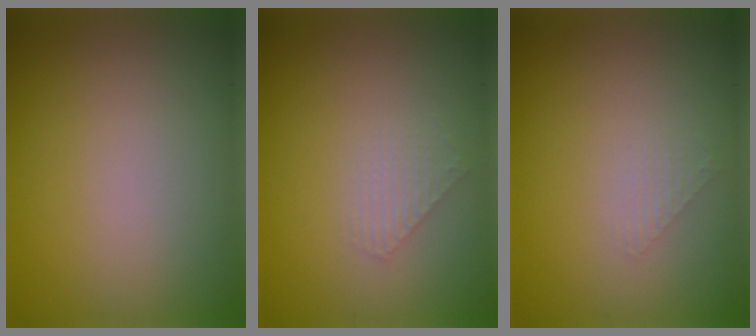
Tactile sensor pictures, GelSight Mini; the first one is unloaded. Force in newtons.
{"total": 1.3, "press": 1.3, "slide": 0.2}
{"total": 1.0, "press": 1.0, "slide": 0.1}